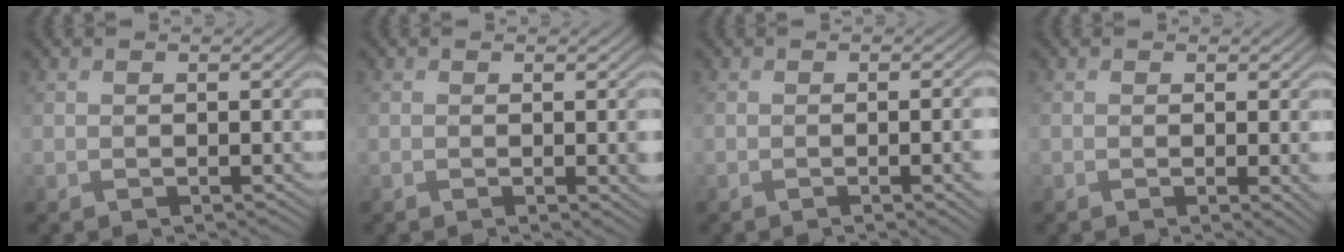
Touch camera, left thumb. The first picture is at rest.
{"total": 1.7, "force": [0.0, 0.2, 1.6], "torque": [-0.023, -0.001, -0.001]}
{"total": 4.6, "force": [-0.6, 1.3, 4.4], "torque": [-0.058, -0.005, -0.005]}
{"total": 1.4, "force": [0.1, 0.2, 1.4], "torque": [-0.022, -0.003, -0.001]}